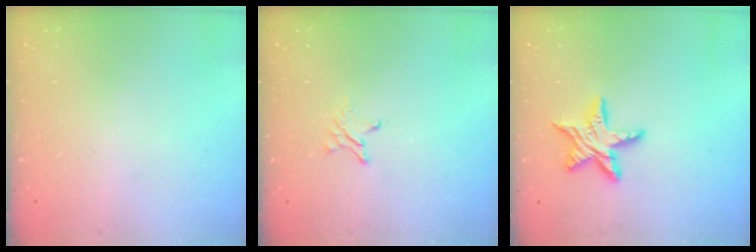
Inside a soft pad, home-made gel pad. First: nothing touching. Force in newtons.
{"total": 2.4, "press": 2.4, "slide": 0.2}
{"total": 11.6, "press": 11.6, "slide": 0.9}